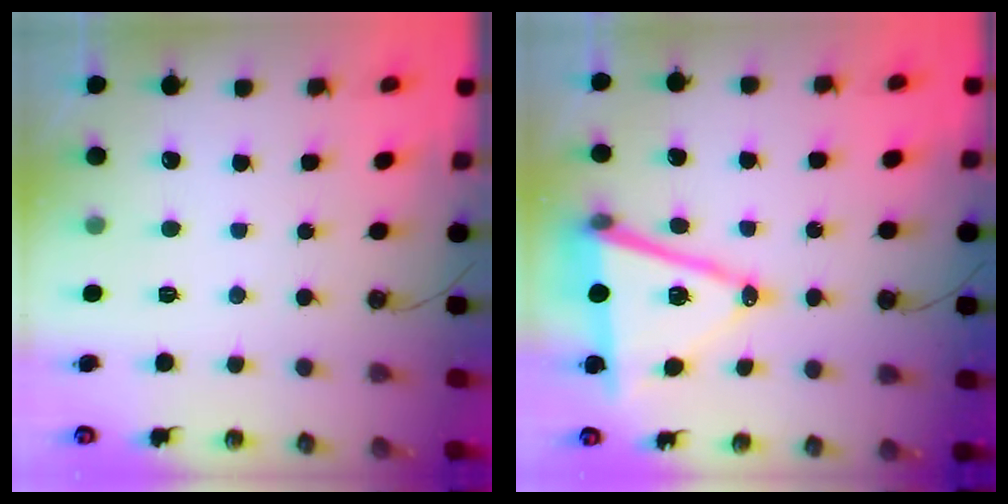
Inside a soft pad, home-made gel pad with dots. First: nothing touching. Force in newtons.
{"total": 15.1, "press": 14.6, "slide": 3.7}